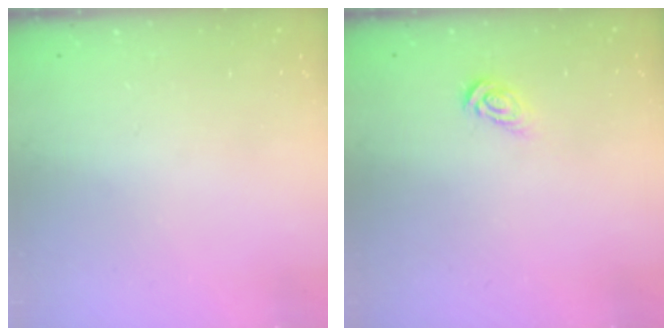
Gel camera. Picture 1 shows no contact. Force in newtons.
{"total": 5.2, "press": 5.2, "slide": 0.4}